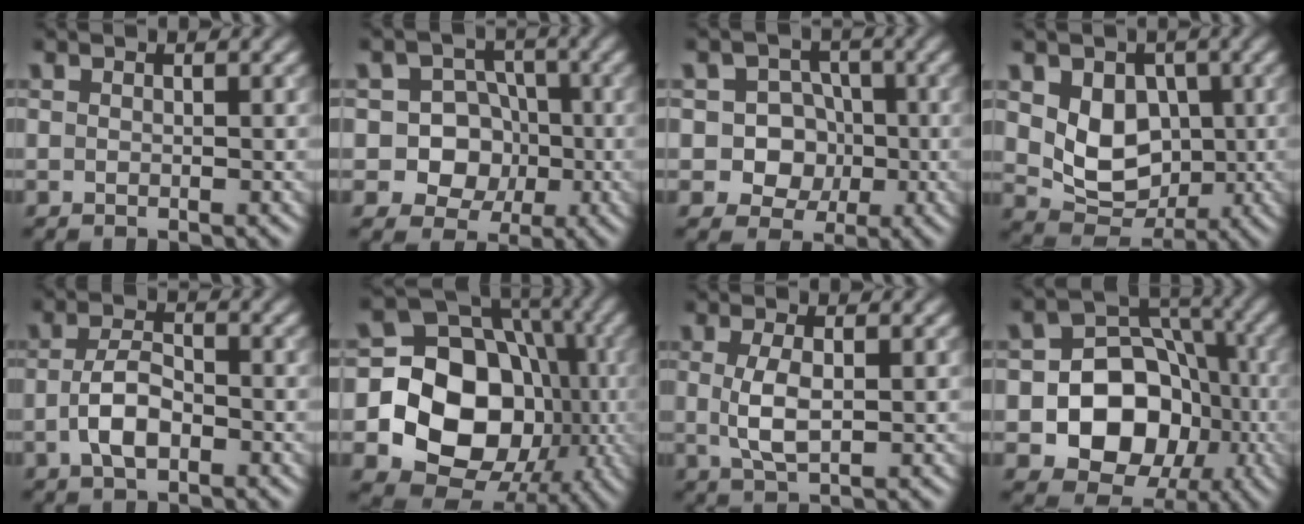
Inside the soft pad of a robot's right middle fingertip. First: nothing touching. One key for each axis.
{"total": 7.5, "fx": -1.3, "fy": 6.9, "fz": 2.6, "tx": -0.026, "ty": 0.030, "tz": -0.054}
{"total": 6.0, "fx": -0.8, "fy": 5.5, "fz": 2.2, "tx": -0.015, "ty": 0.027, "tz": -0.042}
{"total": 5.8, "fx": 0.6, "fy": 4.5, "fz": 3.6, "tx": -0.063, "ty": -0.012, "tz": 0.013}
{"total": 3.5, "fx": -1.2, "fy": 1.7, "fz": 2.9, "tx": -0.057, "ty": 0.001, "tz": -0.026}
{"total": 16.1, "fx": -2.9, "fy": 13.5, "fz": 8.2, "tx": -0.116, "ty": -0.015, "tz": -0.073}
{"total": 3.0, "fx": 0.1, "fy": 1.0, "fz": 2.8, "tx": -0.066, "ty": -0.003, "tz": 0.003}
{"total": 10.4, "fx": -2.6, "fy": 8.4, "fz": 5.6, "tx": -0.070, "ty": -0.001, "tz": -0.071}